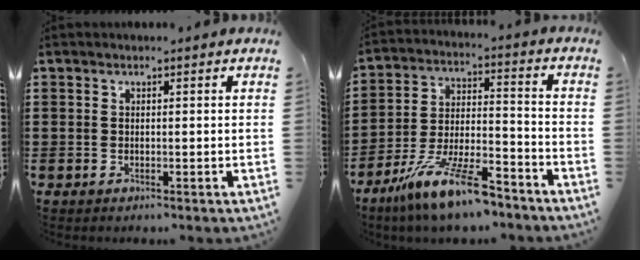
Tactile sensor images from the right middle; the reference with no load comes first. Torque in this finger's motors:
{"motor_torque": [0.41, -0.14, 0.72, 0.21]}